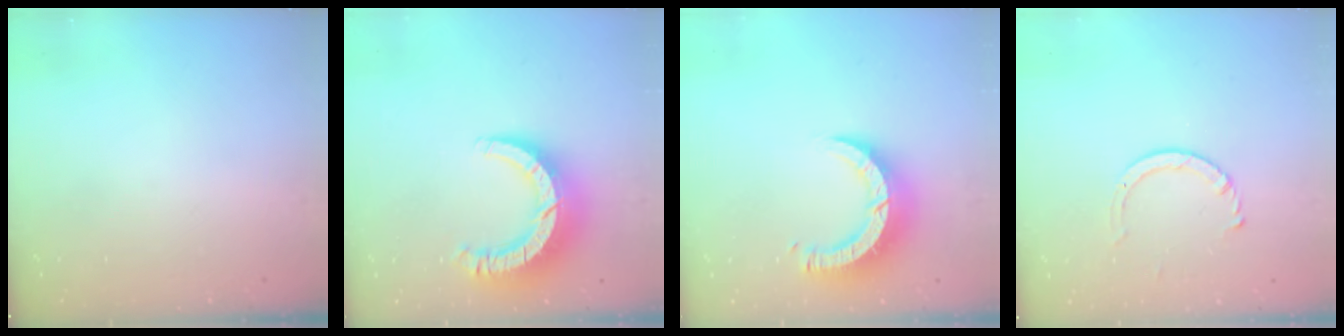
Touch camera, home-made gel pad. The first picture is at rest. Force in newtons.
{"total": 12.1, "press": 12.0, "slide": 1.2}
{"total": 9.7, "press": 9.6, "slide": 1.0}
{"total": 3.3, "press": 3.3, "slide": 0.4}